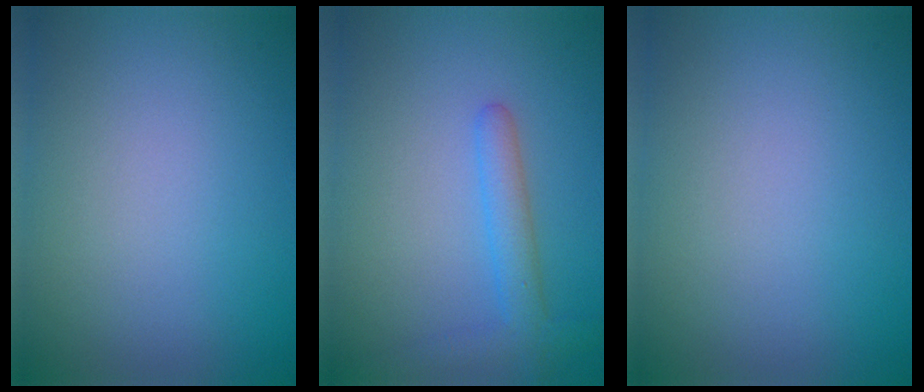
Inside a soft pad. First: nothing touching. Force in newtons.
{"total": 2.9, "press": 2.9, "slide": 0.2}
{"total": 0.0}